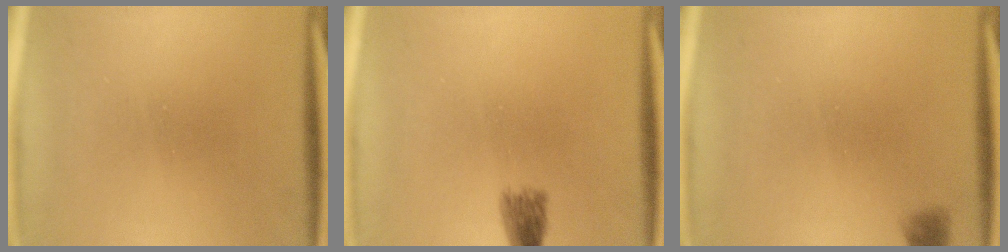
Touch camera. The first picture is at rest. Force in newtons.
{"total": 2.0}
{"total": 1.2}